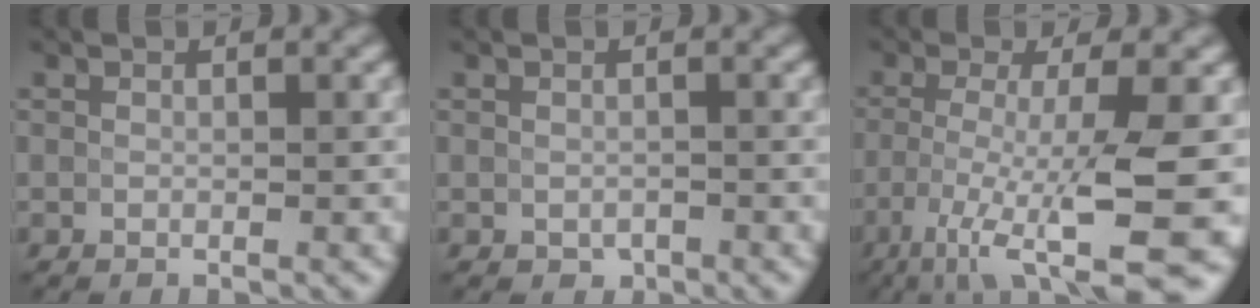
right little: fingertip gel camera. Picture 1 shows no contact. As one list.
[{"total": 0.7, "force": [-0.4, 0.6, 0.3], "torque": [-0.005, -0.005, -0.006]}, {"total": 10.3, "force": [-4.2, 2.5, 9.1], "torque": [-0.156, -0.020, -0.073]}]